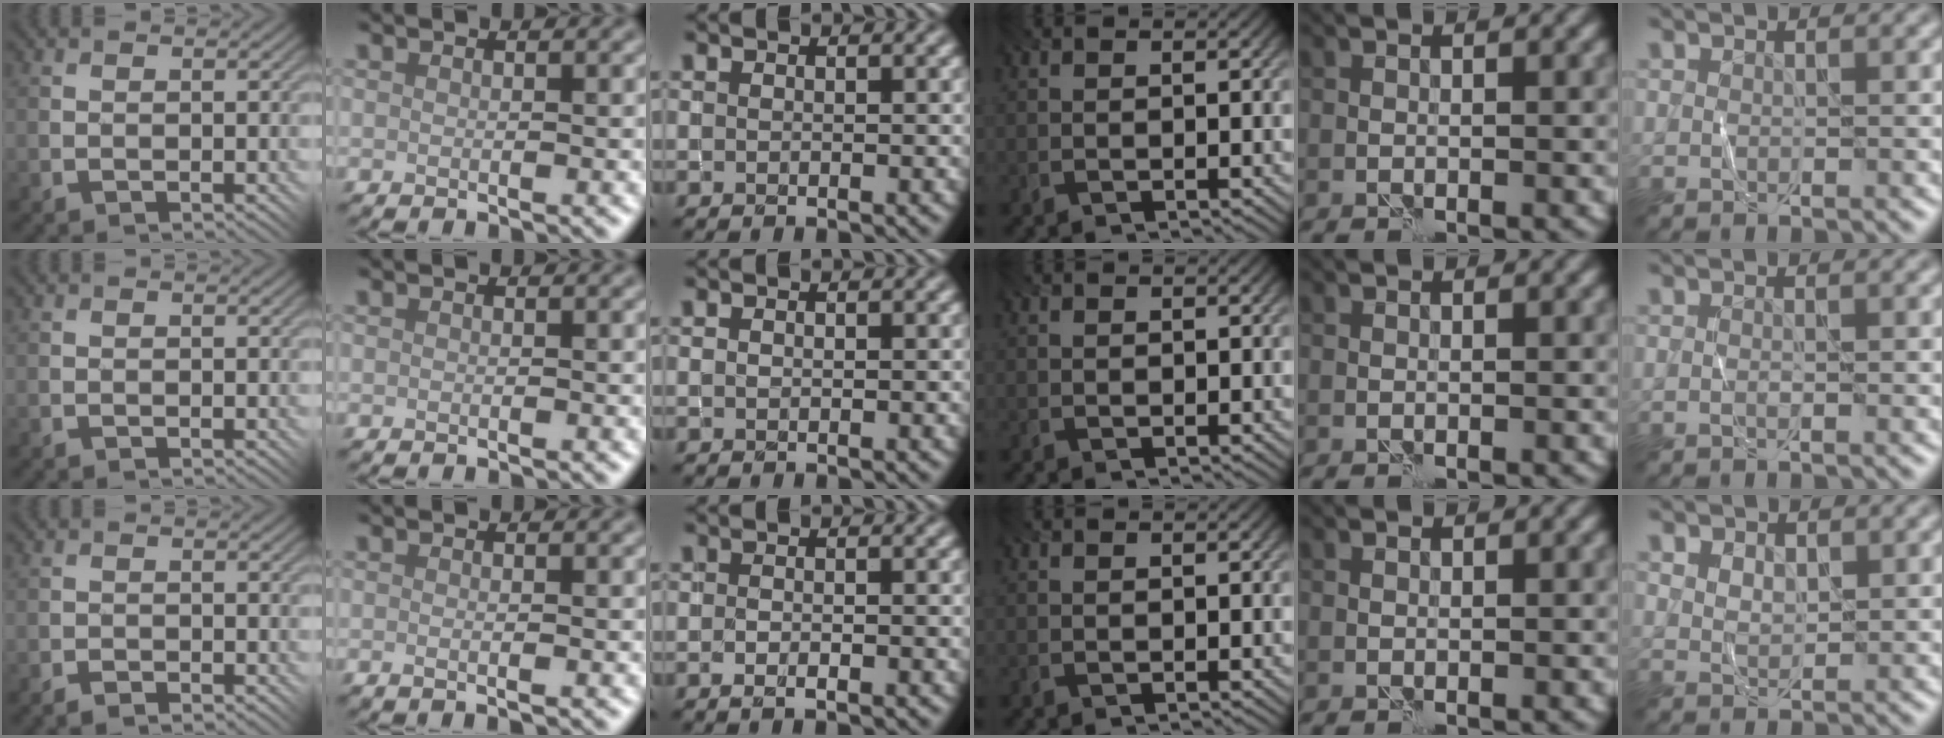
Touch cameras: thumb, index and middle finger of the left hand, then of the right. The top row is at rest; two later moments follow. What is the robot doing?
{"motion": "fold", "object": "shorts"}